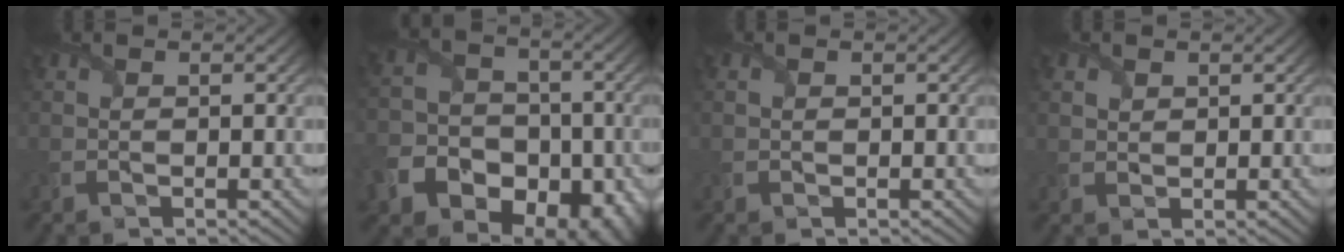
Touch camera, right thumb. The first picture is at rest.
{"total": 16.4, "force": [-8.2, 12.7, 6.3], "torque": [-0.132, -0.066, -0.138]}
{"total": 0.0}
{"total": 1.2, "force": [0.9, 0.8, 0.2], "torque": [-0.014, -0.003, 0.018]}